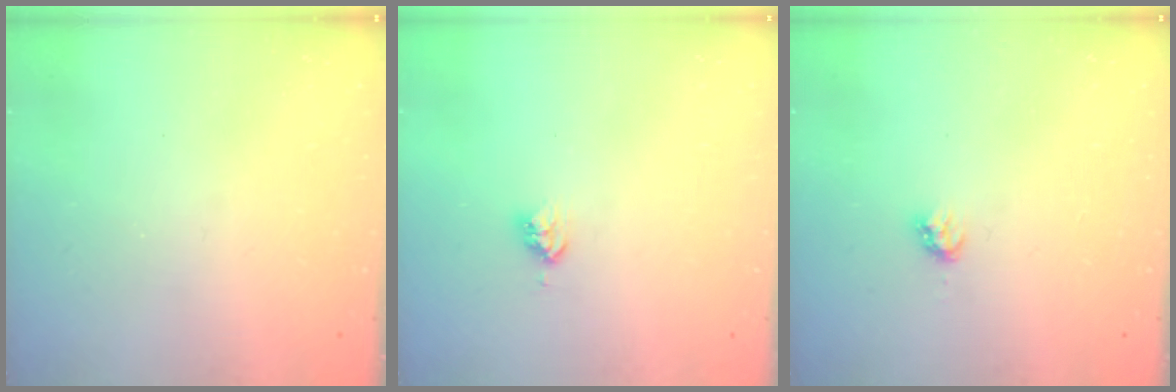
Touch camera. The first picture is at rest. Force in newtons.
{"total": 4.0, "press": 3.9, "slide": 0.4}
{"total": 2.8, "press": 2.8, "slide": 0.2}